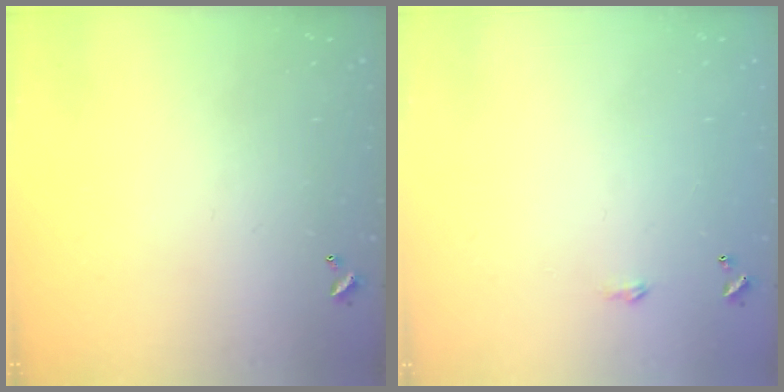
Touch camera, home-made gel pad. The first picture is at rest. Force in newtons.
{"total": 1.8, "press": 1.8, "slide": 0.3}